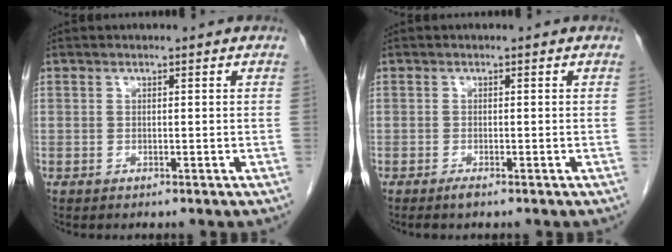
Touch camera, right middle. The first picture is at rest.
{"total": 0.9, "force": [-0.7, -0.1, 0.6], "torque": [-0.015, -0.002, -0.013]}